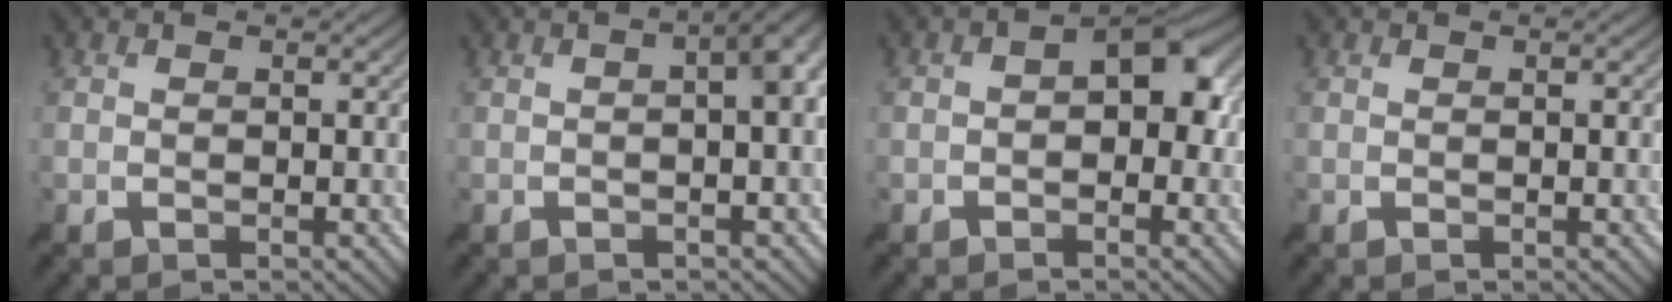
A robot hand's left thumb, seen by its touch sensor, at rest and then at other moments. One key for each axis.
{"total": 5.7, "fx": 0.1, "fy": 1.6, "fz": 5.5, "tx": -0.068, "ty": 0.016, "tz": -0.006}
{"total": 5.0, "fx": -0.5, "fy": 2.9, "fz": 4.0, "tx": -0.048, "ty": 0.009, "tz": -0.019}
{"total": 0.0}